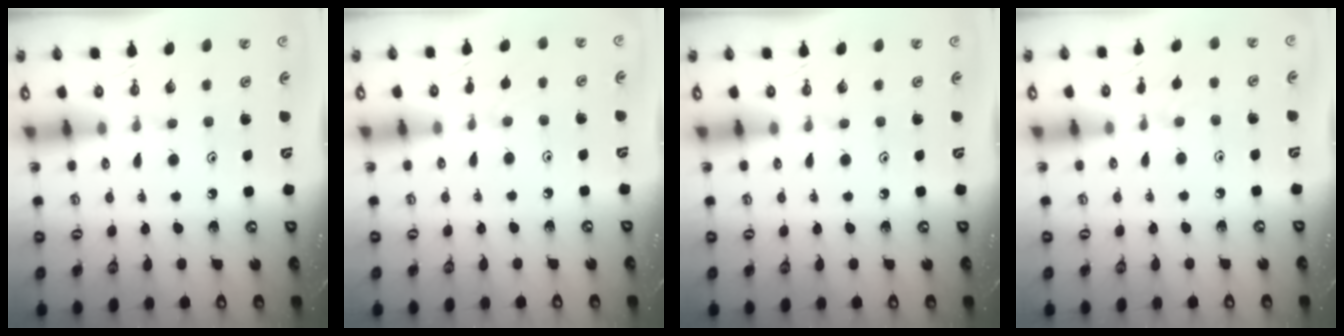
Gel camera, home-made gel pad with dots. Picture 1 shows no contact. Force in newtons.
{"total": 6.1, "press": 6.0, "slide": 0.9}
{"total": 0.0}
{"total": 2.7, "press": 2.7, "slide": 0.4}